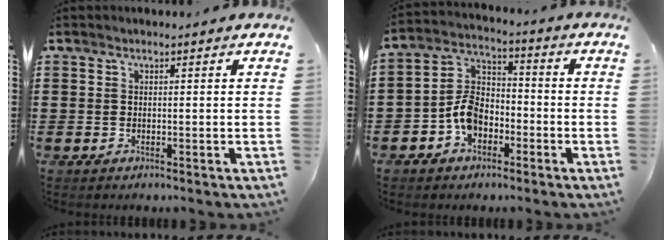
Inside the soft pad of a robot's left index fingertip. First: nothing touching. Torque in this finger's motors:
{"motor_torque": [0.96, 0.91, 0.34, 0.09]}